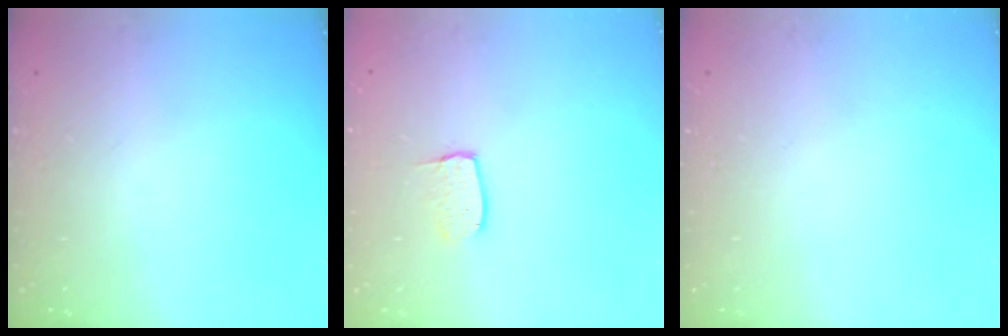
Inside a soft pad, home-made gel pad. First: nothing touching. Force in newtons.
{"total": 4.3, "press": 4.3, "slide": 0.3}
{"total": 0.0}